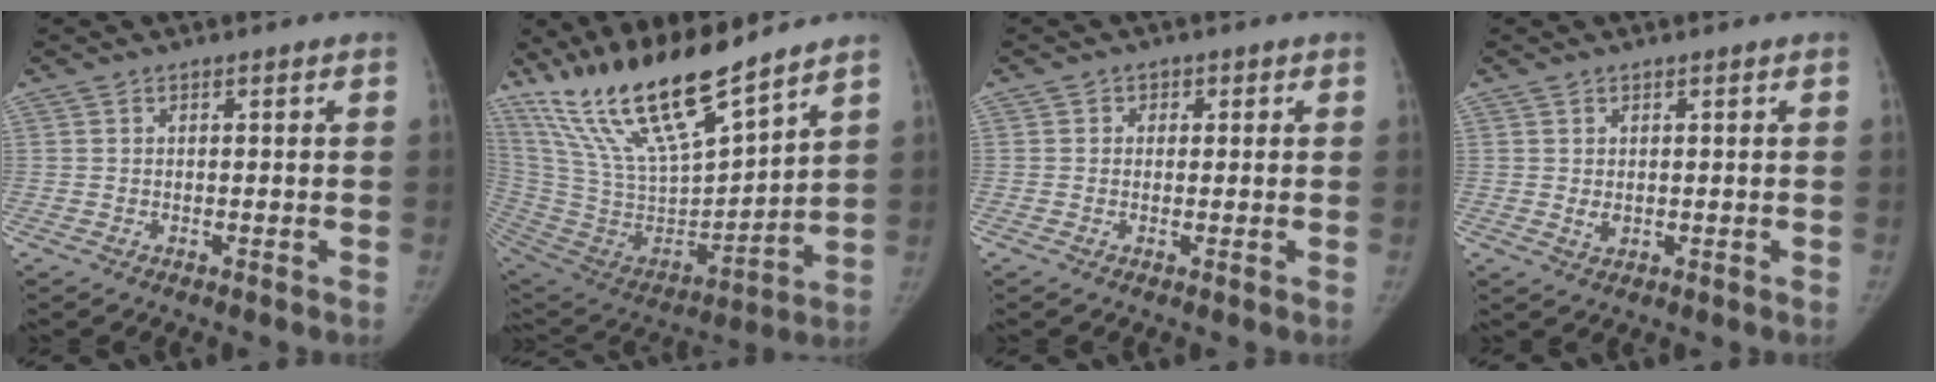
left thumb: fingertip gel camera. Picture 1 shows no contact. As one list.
[{"total": 22.5, "force": [17.6, 4.8, 13.2], "torque": [-0.218, -0.091, 0.341]}, {"total": 1.7, "force": [0.4, 1.7, 0.3], "torque": [0.013, 0.002, 0.000]}, {"total": 1.6, "force": [0.3, 1.0, 1.2], "torque": [-0.015, -0.005, 0.010]}]